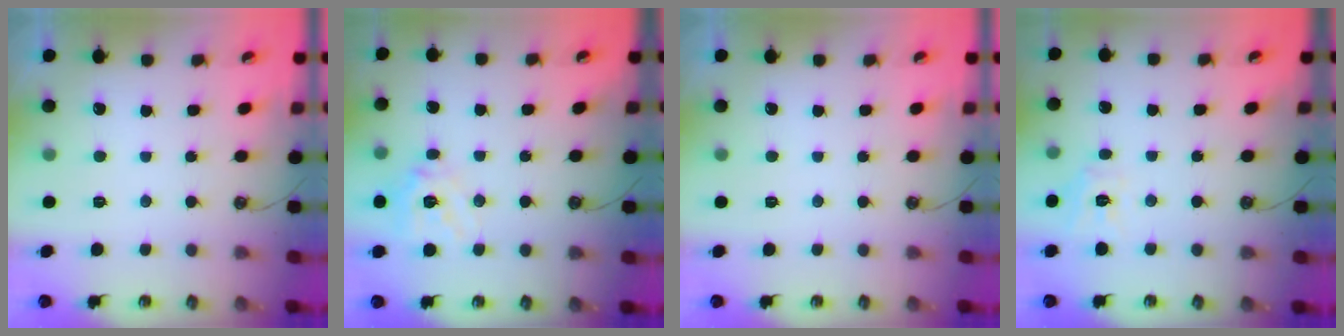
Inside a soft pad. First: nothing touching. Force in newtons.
{"total": 14.4, "press": 14.2, "slide": 2.2}
{"total": 0.0}
{"total": 6.8, "press": 6.8, "slide": 0.5}